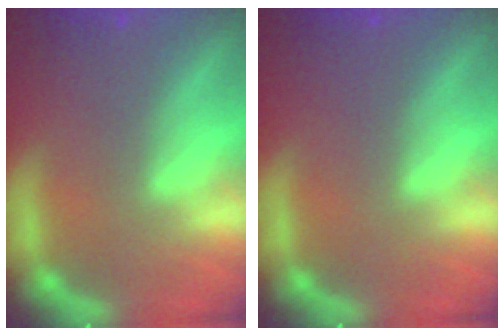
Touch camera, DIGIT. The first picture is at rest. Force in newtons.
{"total": 0.0}